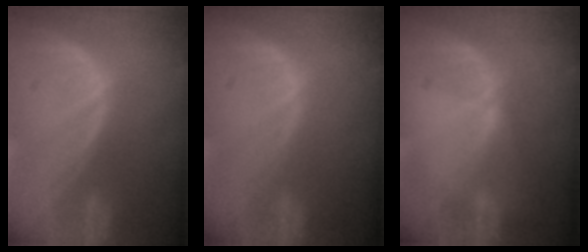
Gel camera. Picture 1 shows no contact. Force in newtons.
{"total": 0.0}
{"total": 0.8, "press": 0.8, "slide": 0.4}